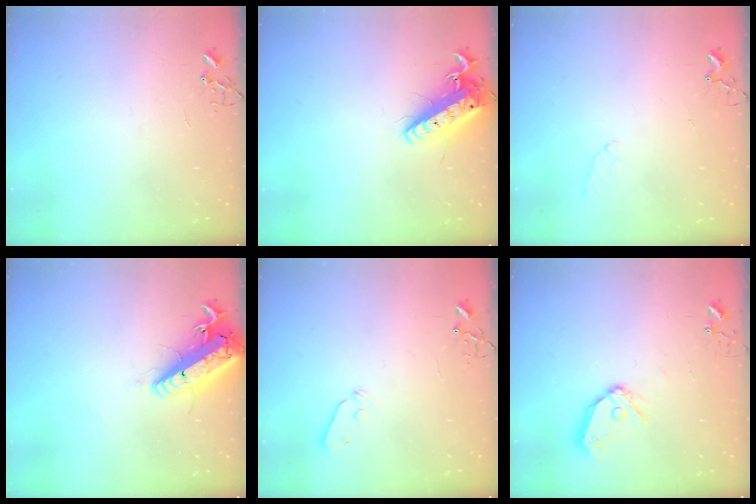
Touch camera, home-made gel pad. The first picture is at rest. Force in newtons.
{"total": 15.2, "press": 14.9, "slide": 3.0}
{"total": 5.0, "press": 4.9, "slide": 0.7}
{"total": 17.6, "press": 17.3, "slide": 3.4}
{"total": 4.0, "press": 4.0, "slide": 0.4}
{"total": 9.9, "press": 9.8, "slide": 1.3}